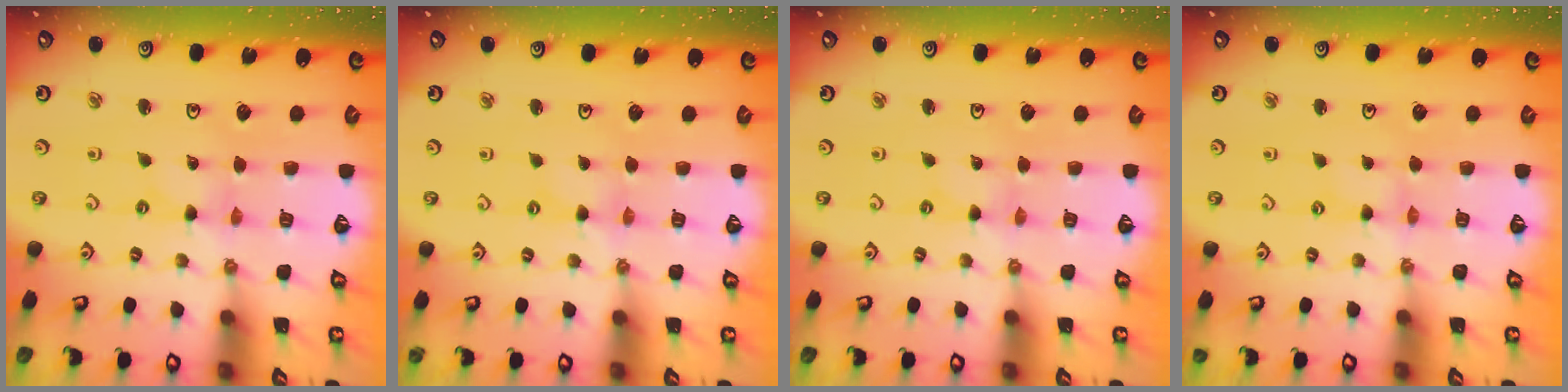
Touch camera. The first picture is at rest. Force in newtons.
{"total": 0.8, "press": 0.7, "slide": 0.2}
{"total": 0.0}
{"total": 1.2, "press": 1.1, "slide": 0.2}